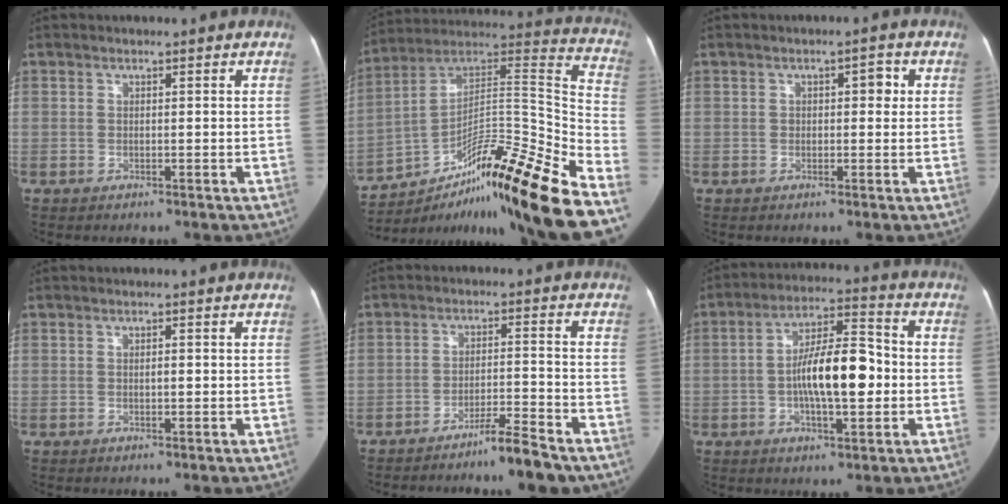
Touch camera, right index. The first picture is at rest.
{"total": 27.3, "force": [-18.2, 1.3, 20.4], "torque": [-0.255, 0.036, -0.304]}
{"total": 3.0, "force": [0.5, 1.7, 2.4], "torque": [-0.034, 0.025, 0.009]}
{"total": 1.3, "force": [0.0, 0.5, 1.2], "torque": [-0.023, 0.002, 0.000]}
{"total": 6.3, "force": [-5.0, 0.0, 3.7], "torque": [-0.058, -0.006, -0.088]}
{"total": 12.8, "force": [-1.3, 4.0, 12.1], "torque": [-0.212, 0.027, -0.020]}